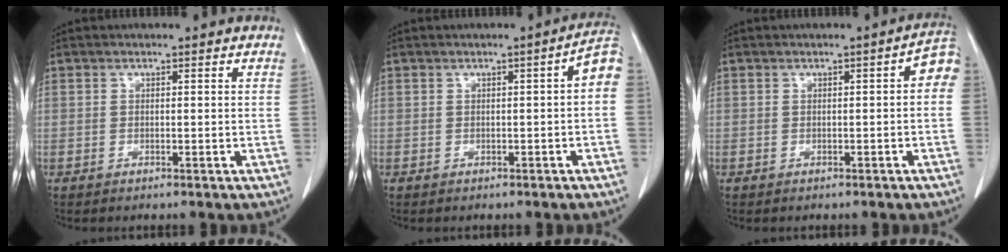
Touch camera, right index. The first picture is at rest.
{"total": 3.5, "force": [-0.2, 0.7, 3.4], "torque": [-0.038, 0.012, -0.007]}
{"total": 3.0, "force": [0.0, 1.1, 2.8], "torque": [-0.026, 0.014, -0.005]}